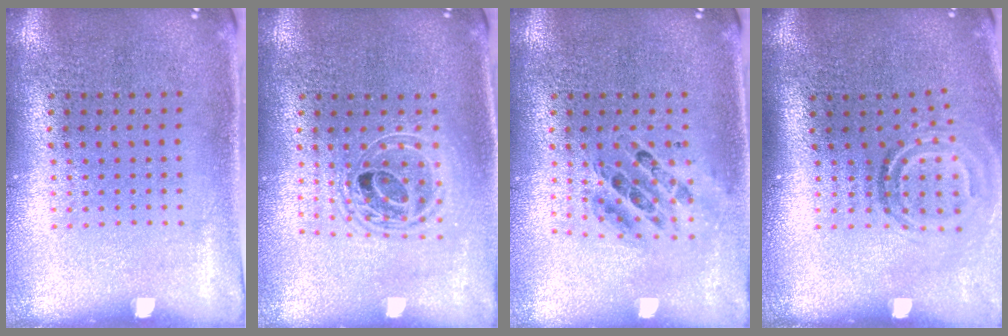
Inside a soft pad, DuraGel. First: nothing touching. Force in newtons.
{"total": 1.6, "press": 1.3, "slide": 0.9}
{"total": 0.6, "press": 0.6, "slide": 0.1}
{"total": 1.9, "press": 1.2, "slide": 1.4}